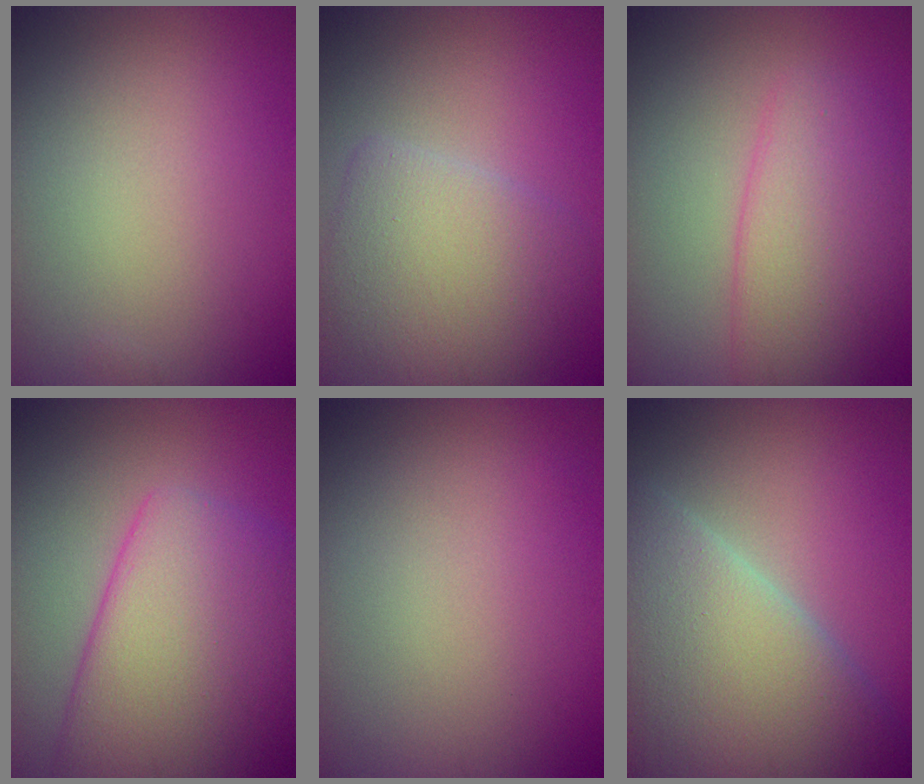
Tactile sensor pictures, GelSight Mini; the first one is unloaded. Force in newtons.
{"total": 5.6, "press": 5.6, "slide": 0.7}
{"total": 4.8, "press": 4.8, "slide": 0.1}
{"total": 10.3, "press": 10.3, "slide": 0.4}
{"total": 0.0}
{"total": 10.6, "press": 10.6, "slide": 0.7}